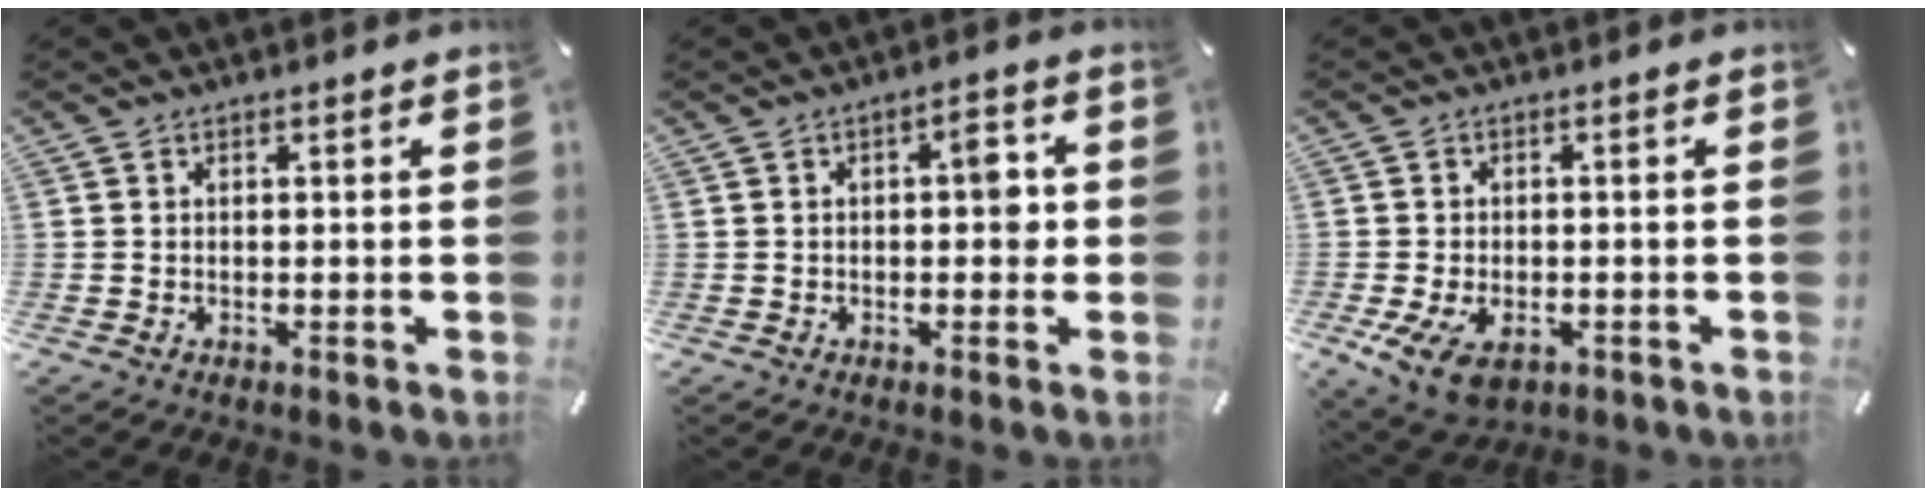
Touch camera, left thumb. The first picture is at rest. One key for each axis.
{"total": 4.7, "fx": 0.0, "fy": 2.6, "fz": 4.0, "tx": -0.052, "ty": 0.005, "tz": -0.007}
{"total": 6.5, "fx": -2.5, "fy": 4.3, "fz": 4.2, "tx": -0.099, "ty": 0.004, "tz": -0.044}